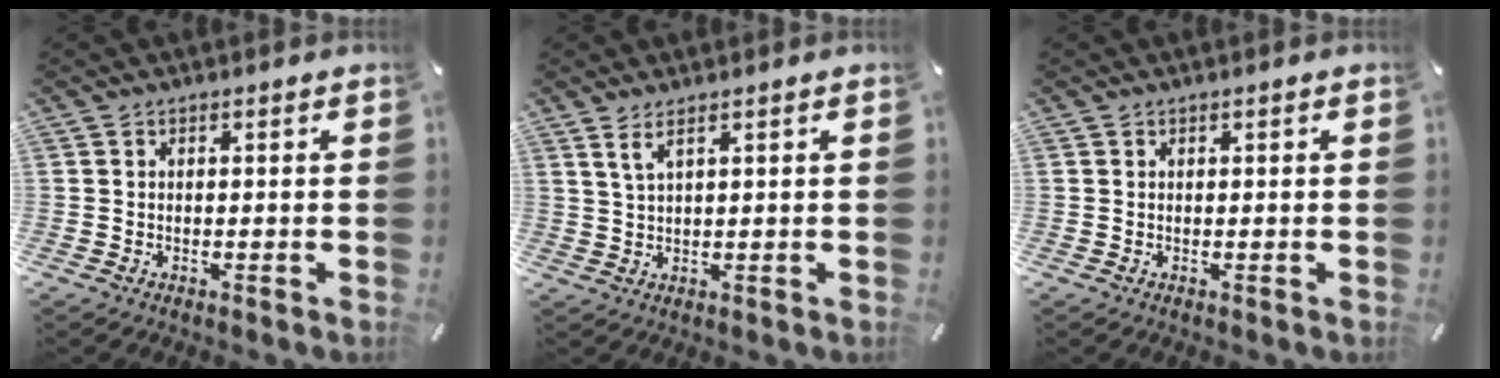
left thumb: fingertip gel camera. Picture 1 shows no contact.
{"total": 2.8, "force": [1.8, 0.5, 2.1], "torque": [-0.046, -0.002, 0.032]}
{"total": 0.0}